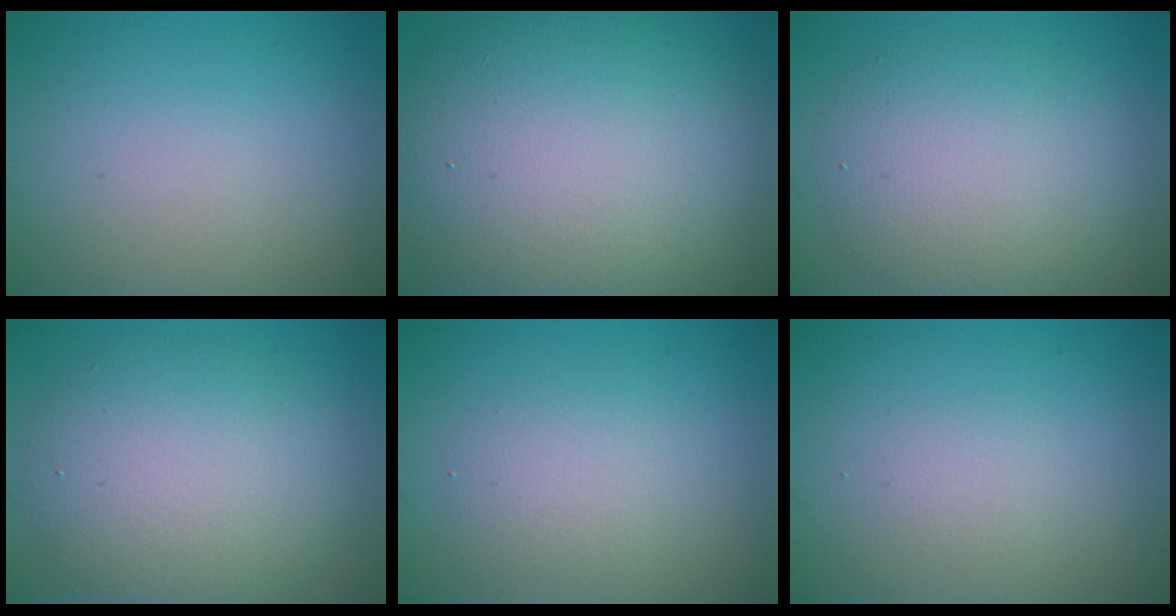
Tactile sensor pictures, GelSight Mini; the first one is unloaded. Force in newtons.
{"total": 14.9, "press": 14.9, "slide": 0.8}
{"total": 6.1, "press": 6.1, "slide": 0.1}
{"total": 7.3, "press": 7.2, "slide": 0.8}
{"total": 2.4, "press": 2.4, "slide": 0.2}
{"total": 1.2, "press": 1.2, "slide": 0.1}